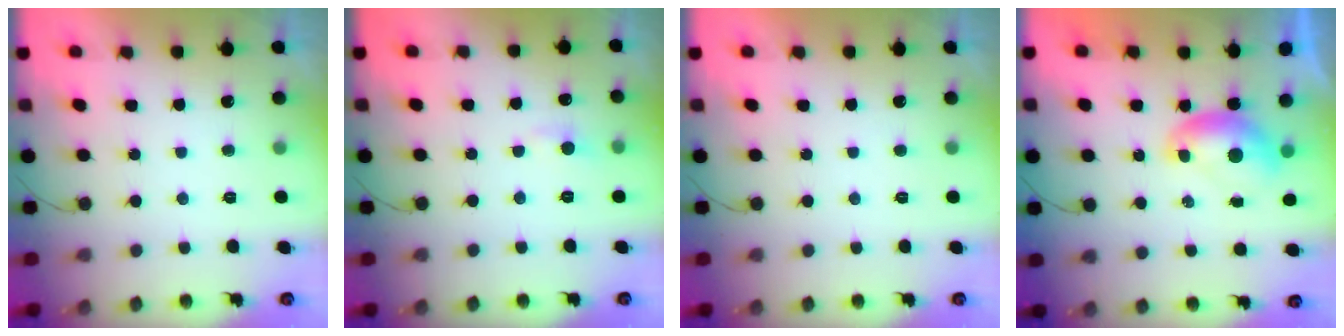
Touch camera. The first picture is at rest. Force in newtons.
{"total": 5.3, "press": 5.3, "slide": 0.7}
{"total": 0.0}
{"total": 7.0, "press": 7.0, "slide": 0.1}